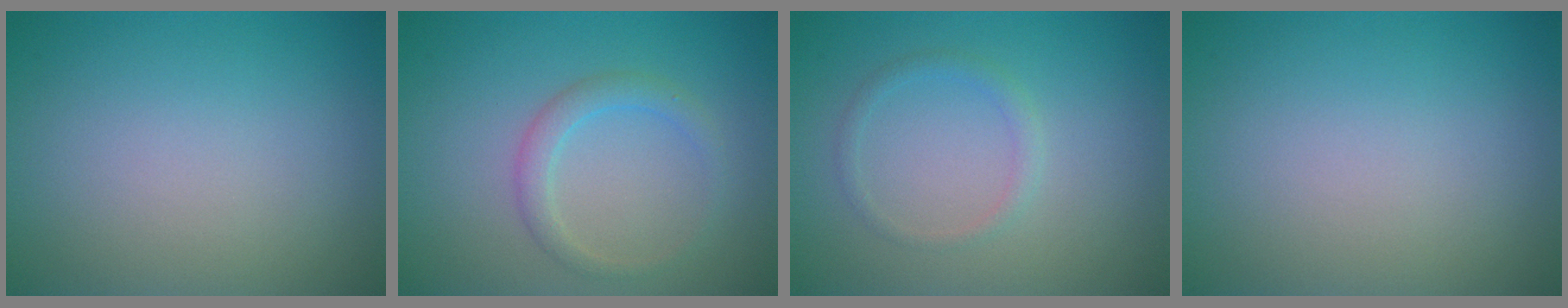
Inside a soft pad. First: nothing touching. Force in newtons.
{"total": 2.0, "press": 2.0, "slide": 0.0}
{"total": 1.3, "press": 1.3, "slide": 0.2}
{"total": 0.0}